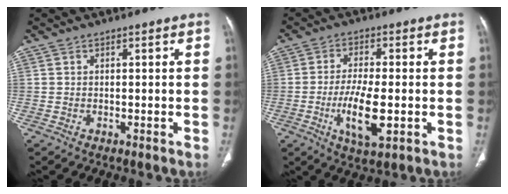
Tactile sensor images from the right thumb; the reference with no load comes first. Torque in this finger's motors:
{"motor_torque": [0.04, 0.66, 0.17, 0.13, 0.04]}